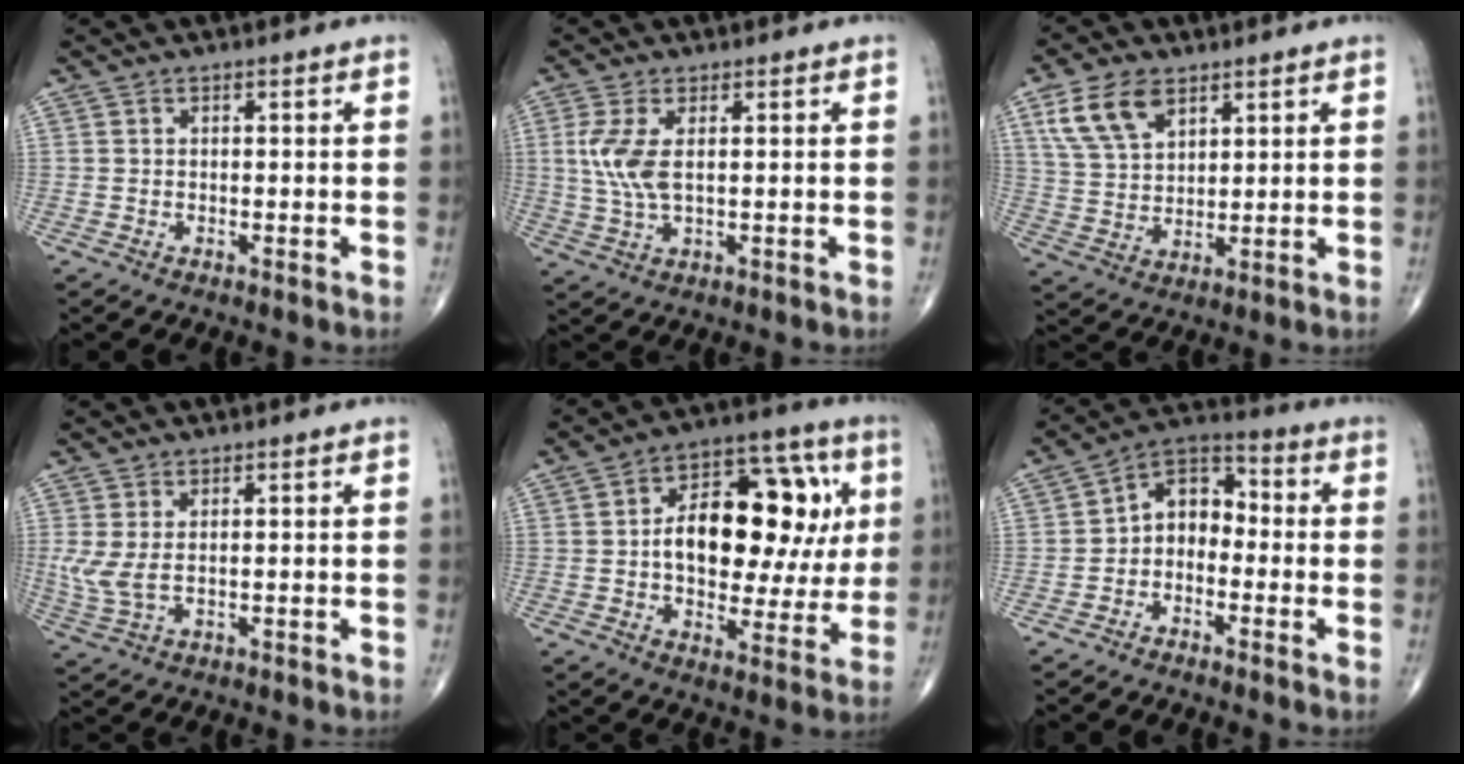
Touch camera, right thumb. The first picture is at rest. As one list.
[{"total": 6.6, "force": [1.1, 2.8, 5.9], "torque": [-0.147, -0.005, 0.028]}, {"total": 10.1, "force": [5.4, 5.8, 6.3], "torque": [-0.110, -0.015, 0.112]}, {"total": 4.6, "force": [0.7, 2.1, 4.0], "torque": [-0.109, -0.002, 0.022]}, {"total": 21.9, "force": [3.2, 12.5, 17.7], "torque": [-0.216, 0.026, 0.048]}, {"total": 7.7, "force": [-1.6, 5.6, 5.0], "torque": [-0.054, 0.039, -0.049]}]